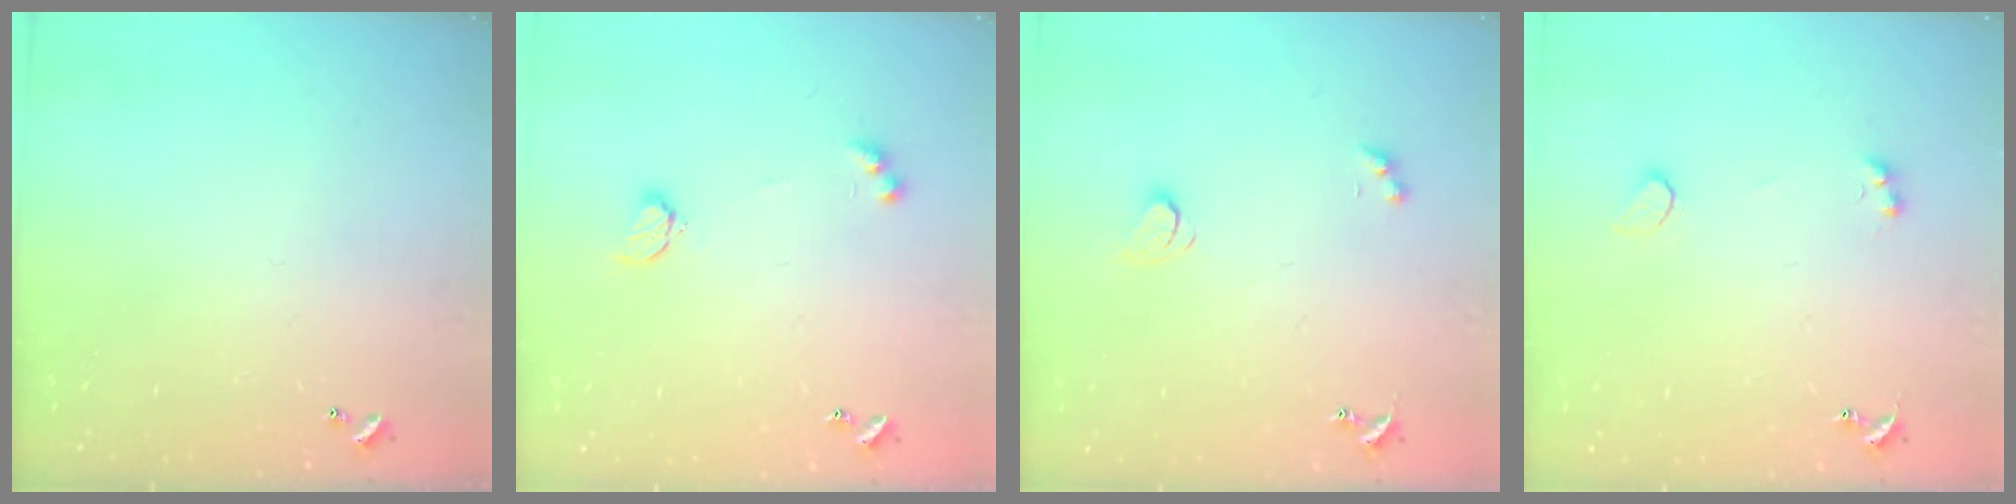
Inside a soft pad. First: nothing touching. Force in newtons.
{"total": 4.2, "press": 4.2, "slide": 0.4}
{"total": 2.1, "press": 2.1, "slide": 0.4}
{"total": 2.1, "press": 1.9, "slide": 1.0}